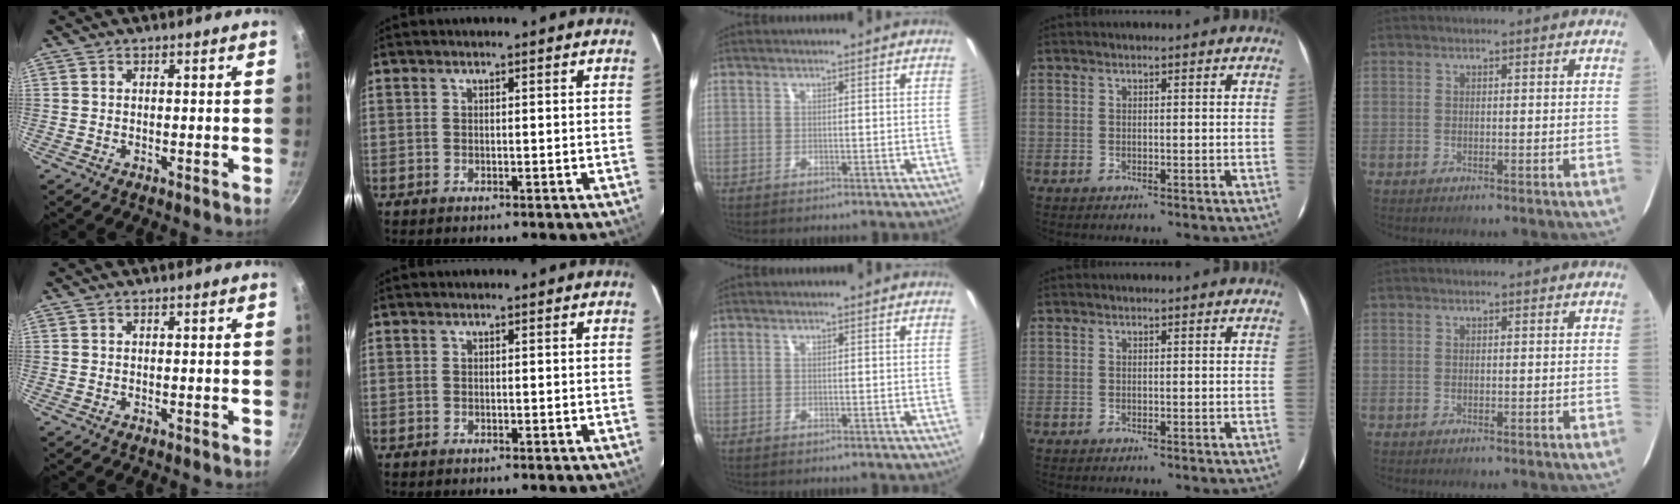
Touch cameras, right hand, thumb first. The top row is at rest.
{}